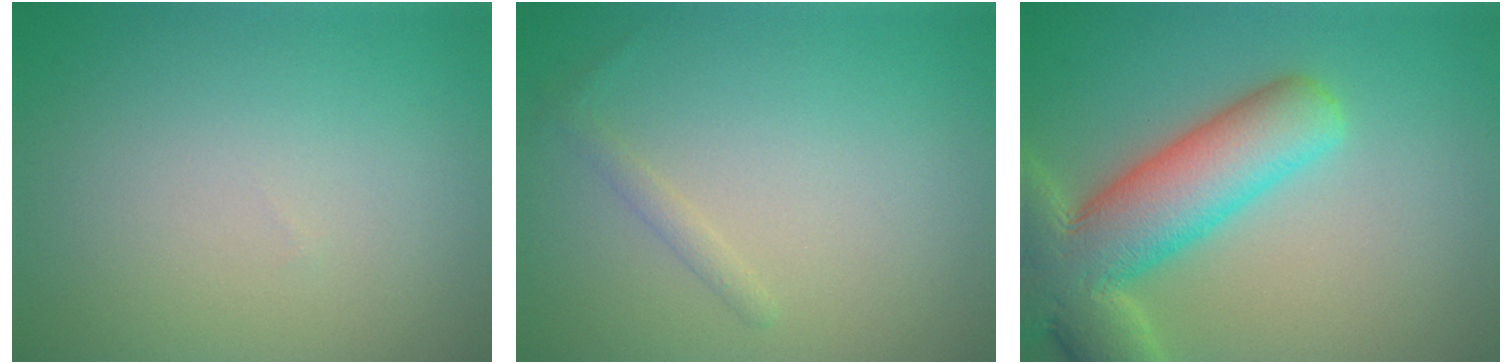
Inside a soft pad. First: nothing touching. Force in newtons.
{"total": 0.9, "press": 0.9, "slide": 0.1}
{"total": 10.0, "press": 9.9, "slide": 1.0}